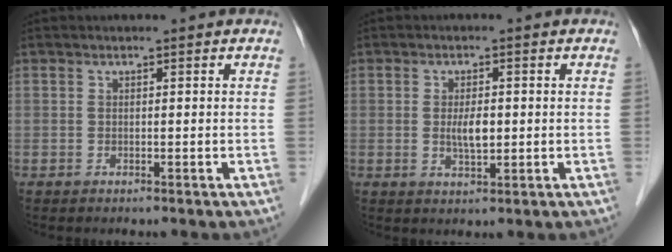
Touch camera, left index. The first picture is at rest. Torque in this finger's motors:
{"motor_torque": [0.58, 0.45, 0.14, 0.03]}